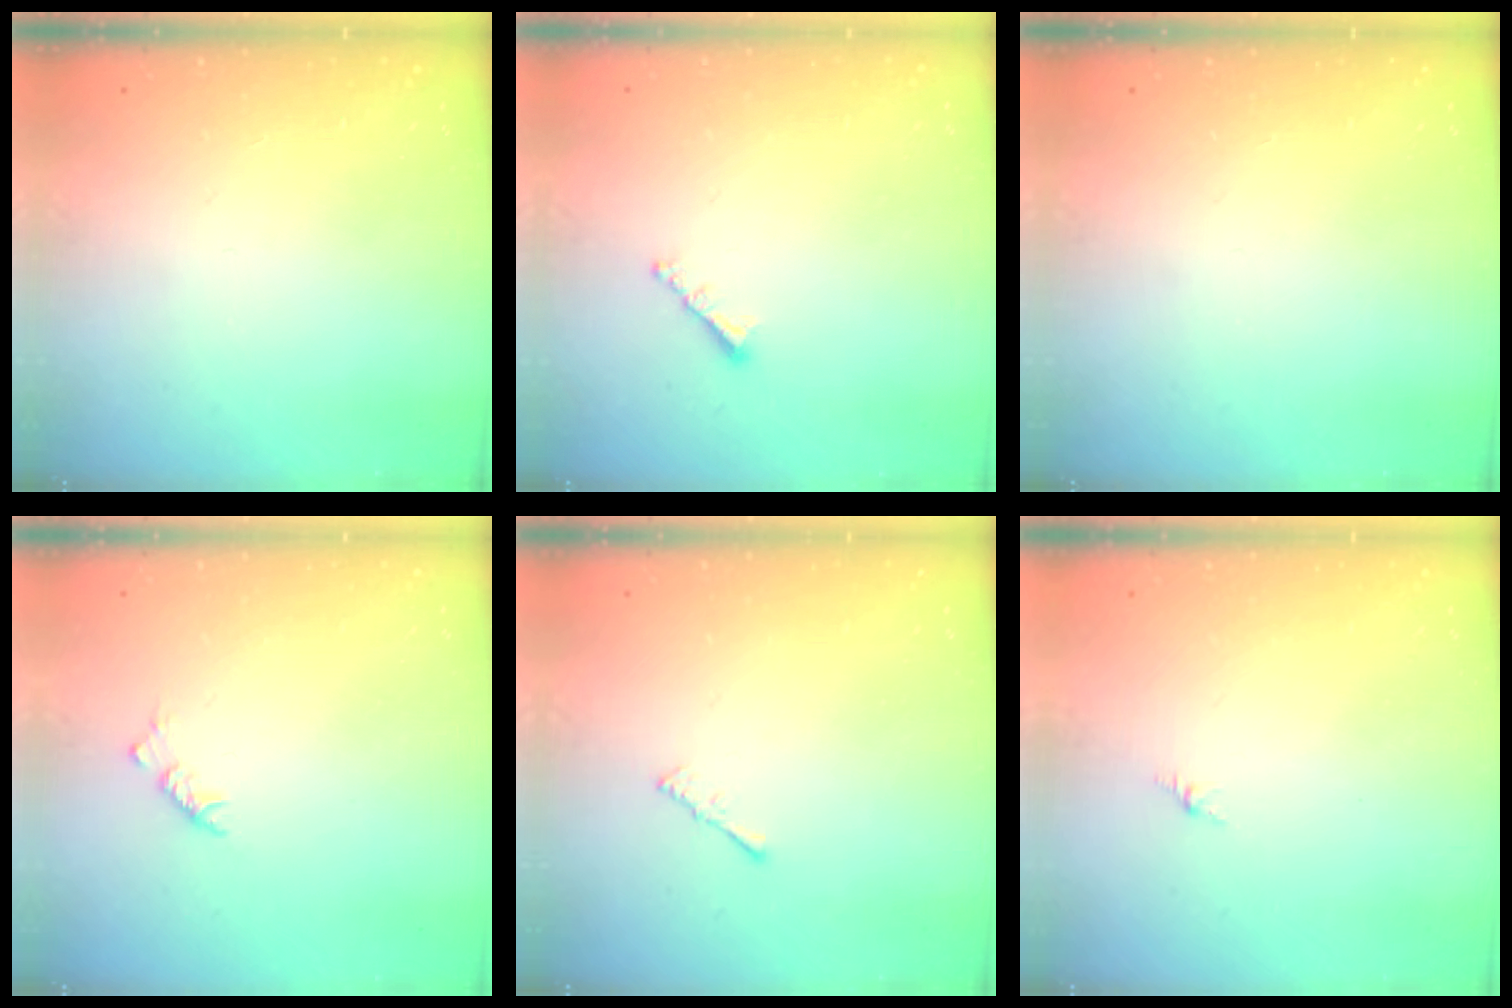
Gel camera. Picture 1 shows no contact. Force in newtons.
{"total": 1.8, "press": 1.7, "slide": 0.5}
{"total": 0.0}
{"total": 3.8, "press": 3.7, "slide": 0.8}
{"total": 0.7, "press": 0.6, "slide": 0.3}
{"total": 0.0}